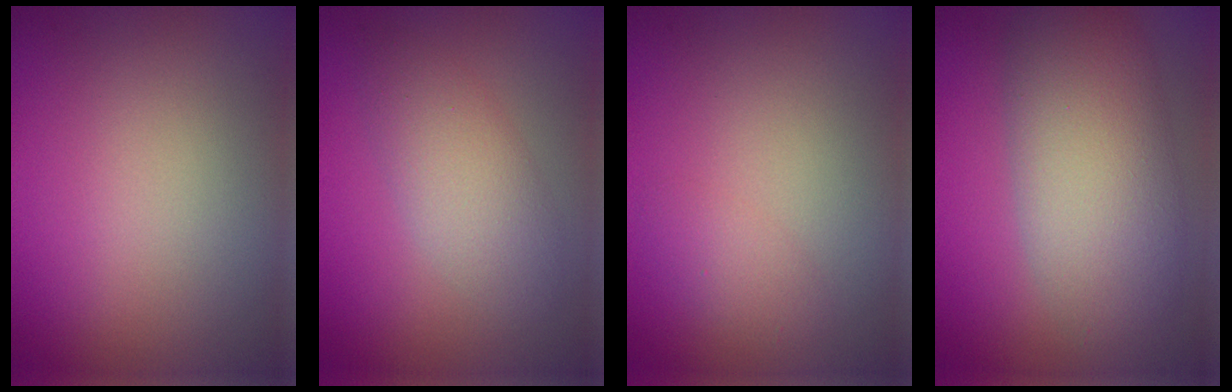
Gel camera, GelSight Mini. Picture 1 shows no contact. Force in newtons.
{"total": 3.4, "press": 3.4, "slide": 0.2}
{"total": 1.2, "press": 1.2, "slide": 0.1}
{"total": 7.3, "press": 7.3, "slide": 0.2}